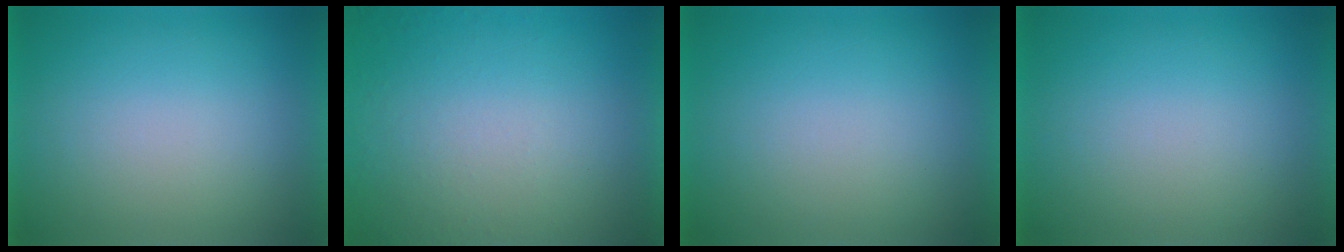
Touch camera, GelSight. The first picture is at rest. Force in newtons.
{"total": 4.7}
{"total": 0.0}
{"total": 0.0}